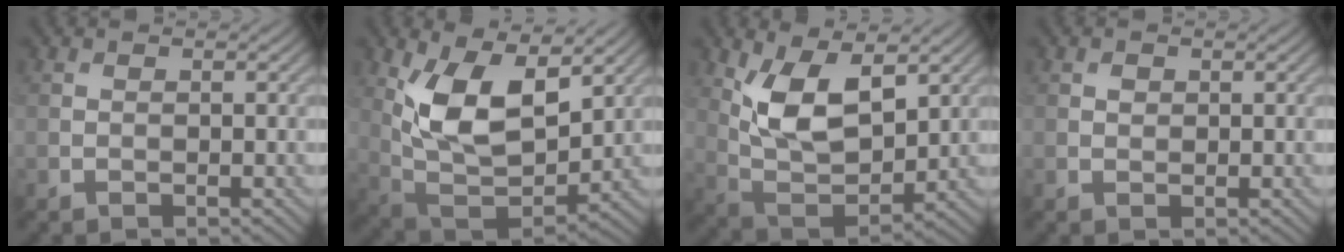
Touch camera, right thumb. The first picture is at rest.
{"total": 11.9, "force": [4.4, 6.2, 9.2], "torque": [-0.190, -0.012, 0.085]}
{"total": 10.1, "force": [4.2, 5.0, 7.7], "torque": [-0.168, -0.008, 0.083]}
{"total": 0.7, "force": [0.3, 0.6, 0.3], "torque": [-0.007, -0.003, 0.005]}